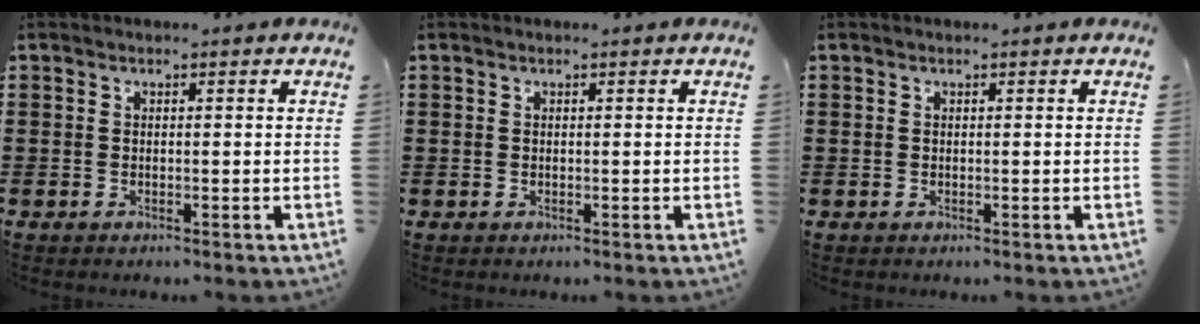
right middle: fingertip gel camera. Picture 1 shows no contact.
{"total": 0.0}
{"total": 0.0}